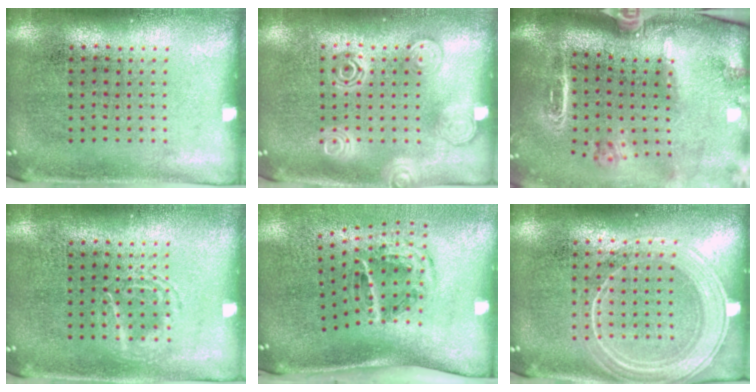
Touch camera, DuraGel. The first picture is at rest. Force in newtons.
{"total": 2.7, "press": 2.7, "slide": 0.4}
{"total": 2.9, "press": 2.0, "slide": 2.1}
{"total": 1.6, "press": 1.6, "slide": 0.2}
{"total": 2.1, "press": 1.2, "slide": 1.7}
{"total": 1.8, "press": 1.8, "slide": 0.3}